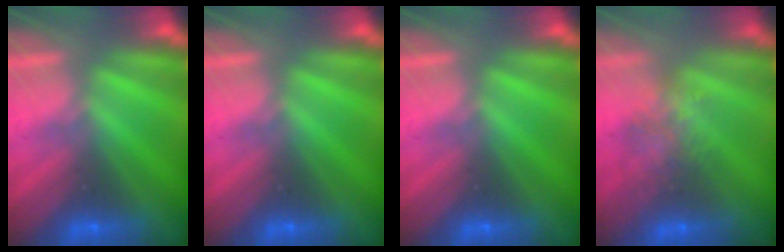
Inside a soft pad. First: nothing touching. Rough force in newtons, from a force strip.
{"total": 0.0}
{"total": 0.0}
{"total": 4.4}